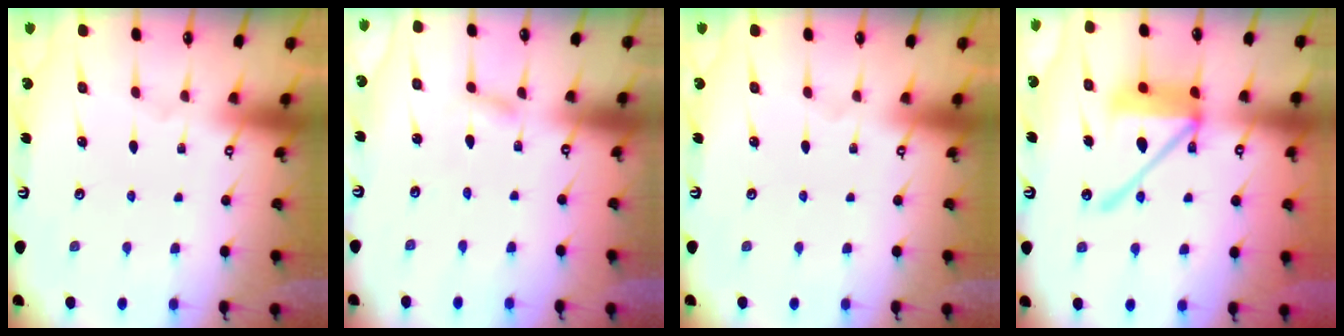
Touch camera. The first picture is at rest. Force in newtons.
{"total": 1.7, "press": 1.7, "slide": 0.2}
{"total": 0.0}
{"total": 15.4, "press": 15.2, "slide": 2.3}